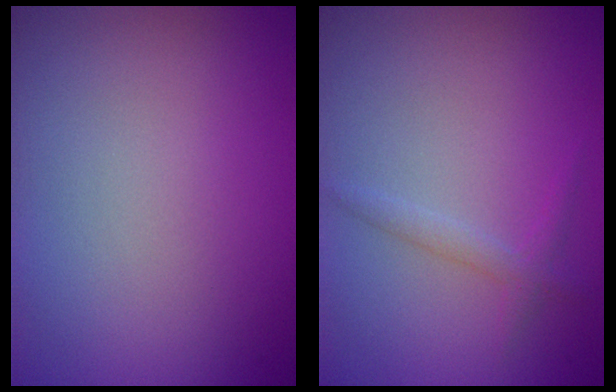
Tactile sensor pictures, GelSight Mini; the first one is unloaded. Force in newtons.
{"total": 1.3, "press": 1.3, "slide": 0.1}